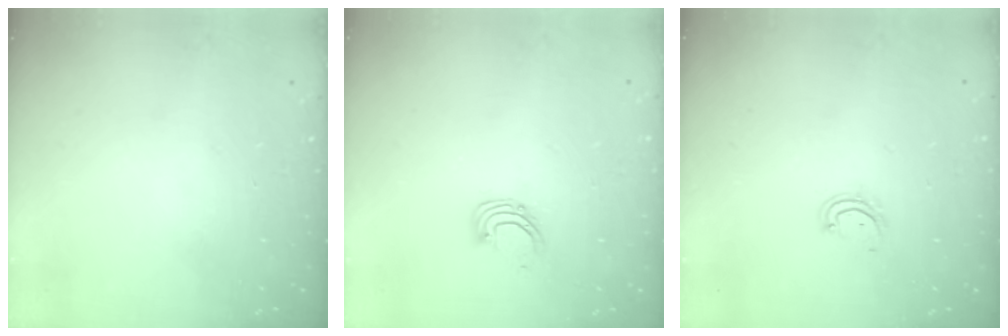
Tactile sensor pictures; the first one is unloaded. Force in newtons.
{"total": 2.9, "press": 2.9, "slide": 0.3}
{"total": 4.0, "press": 4.0, "slide": 0.3}